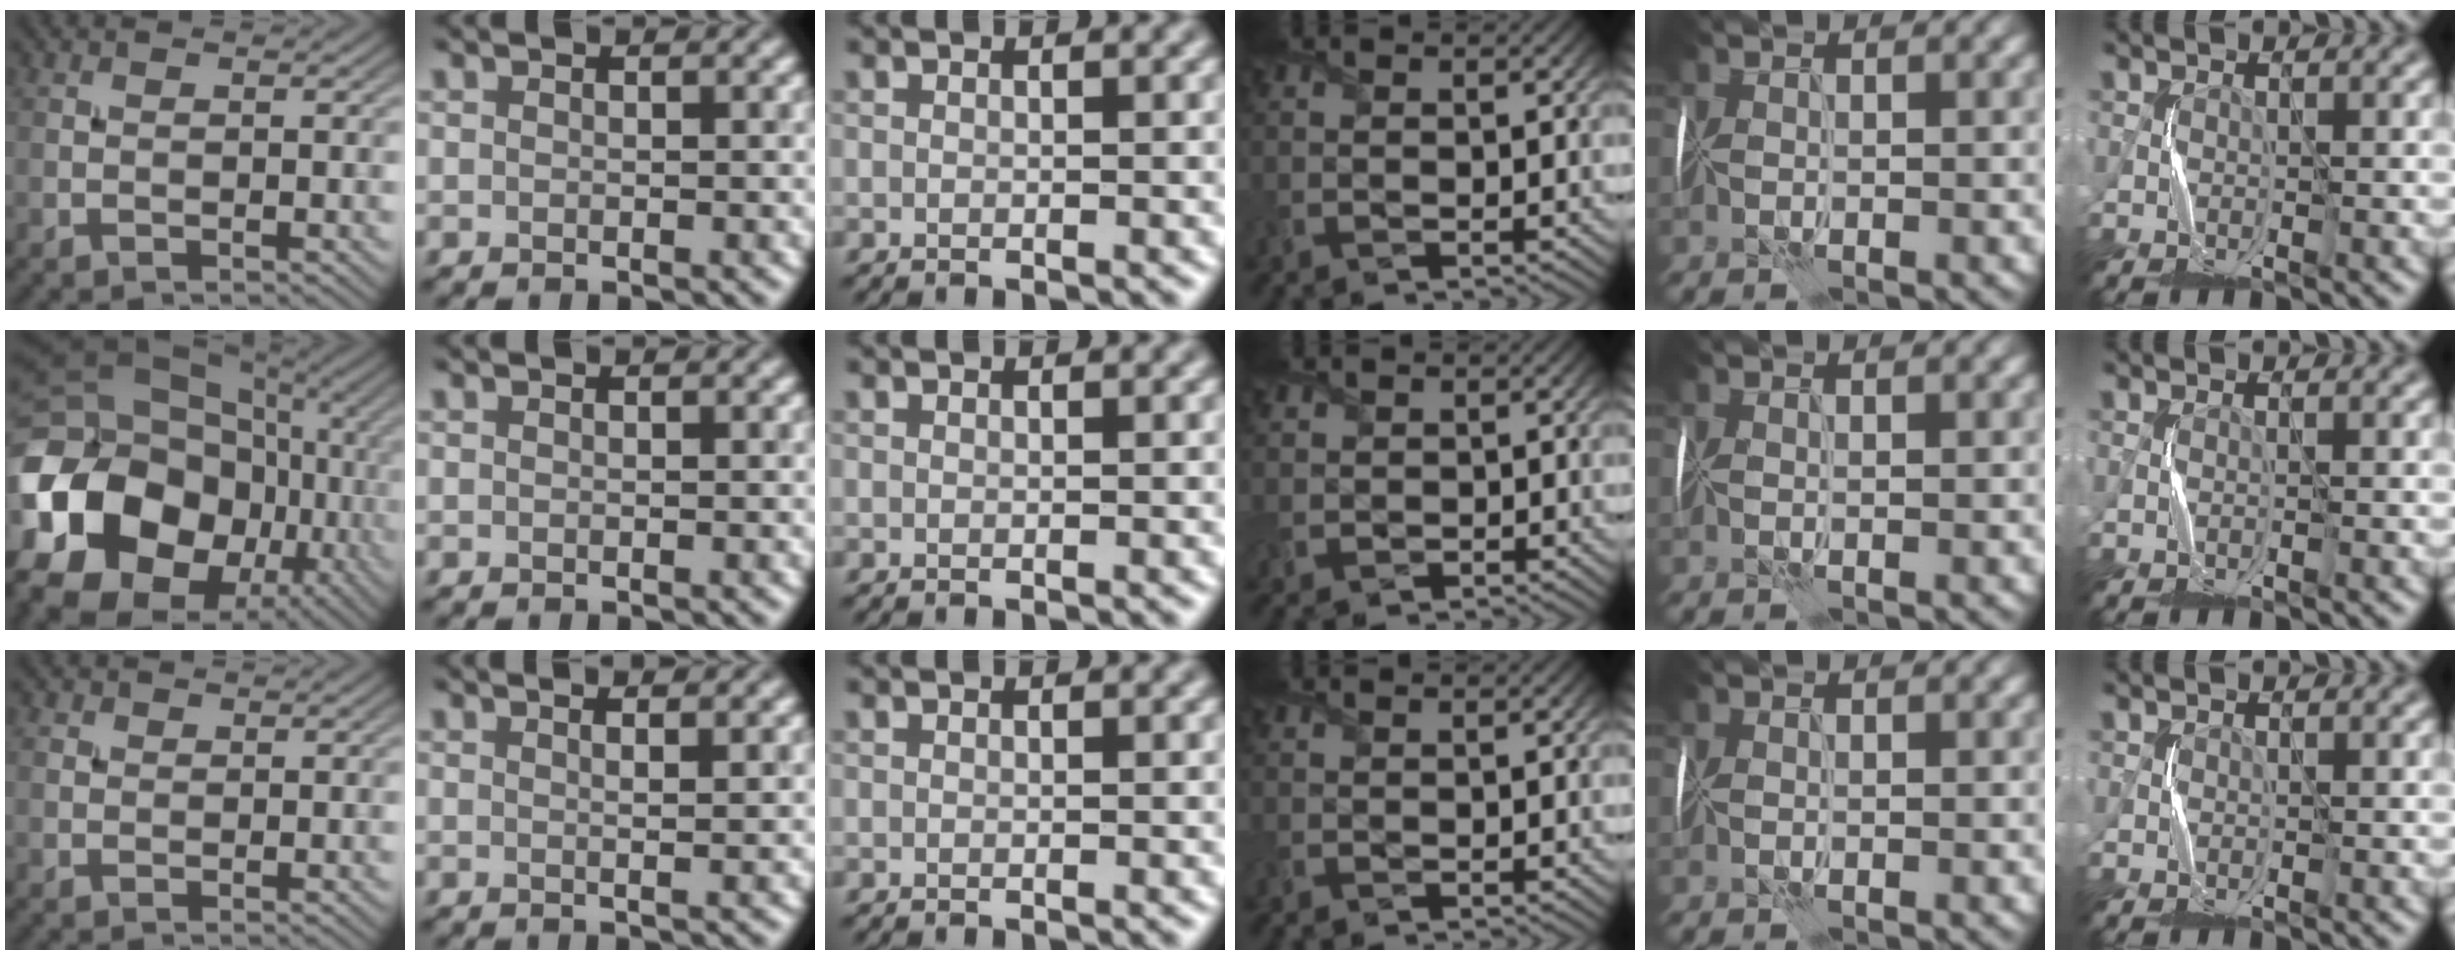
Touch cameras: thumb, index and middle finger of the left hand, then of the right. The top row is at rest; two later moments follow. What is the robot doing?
{"motion": "fold", "object": "memory foam"}